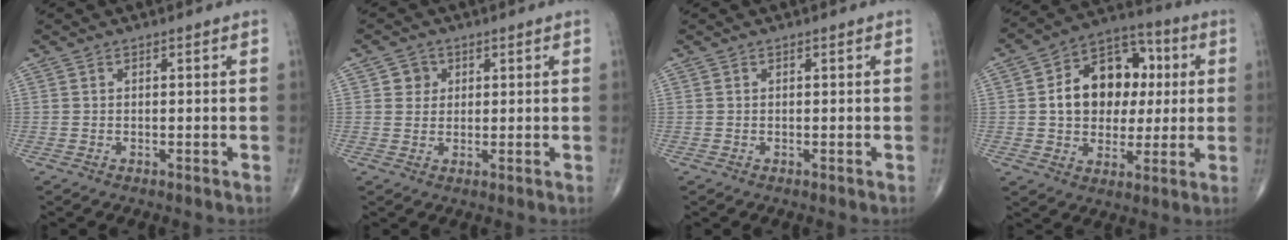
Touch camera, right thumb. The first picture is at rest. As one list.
[{"total": 2.8, "force": [0.8, 2.6, 0.5], "torque": [0.009, 0.000, 0.006]}, {"total": 0.0}, {"total": 16.1, "force": [2.0, 12.0, 10.6], "torque": [-0.116, 0.023, 0.027]}]